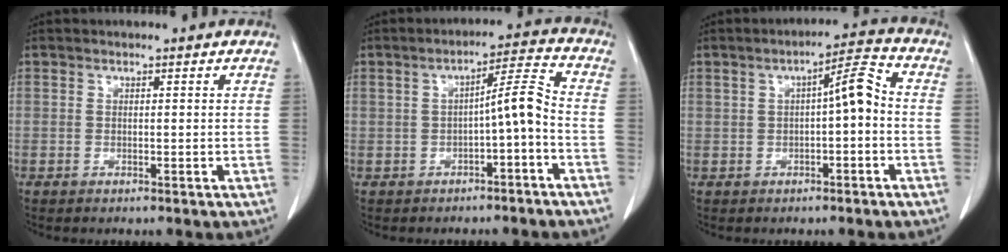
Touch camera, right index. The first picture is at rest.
{"total": 5.6, "force": [-1.3, 0.7, 5.5], "torque": [-0.082, 0.025, -0.016]}
{"total": 5.6, "force": [0.1, 1.2, 5.5], "torque": [-0.083, 0.025, -0.001]}